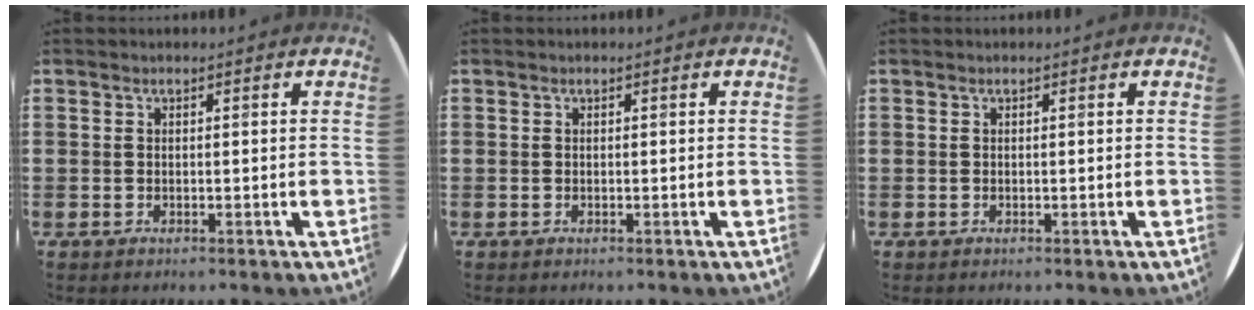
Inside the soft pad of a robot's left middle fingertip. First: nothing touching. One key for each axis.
{"total": 0.0}
{"total": 0.0}